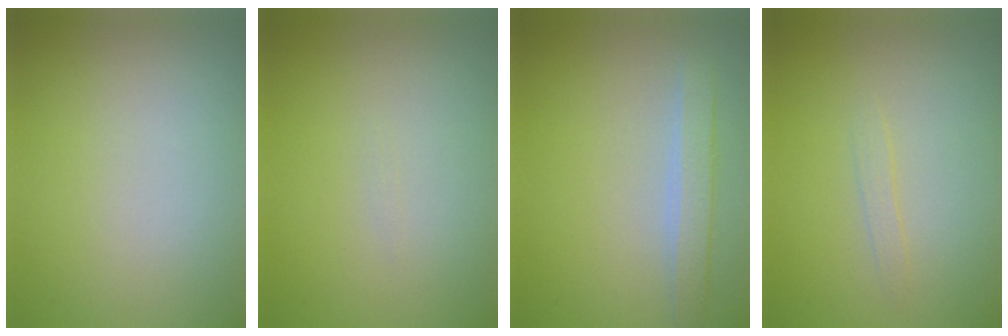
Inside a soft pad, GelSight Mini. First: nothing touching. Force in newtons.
{"total": 0.0}
{"total": 2.3, "press": 2.3, "slide": 0.3}
{"total": 0.7, "press": 0.7, "slide": 0.1}